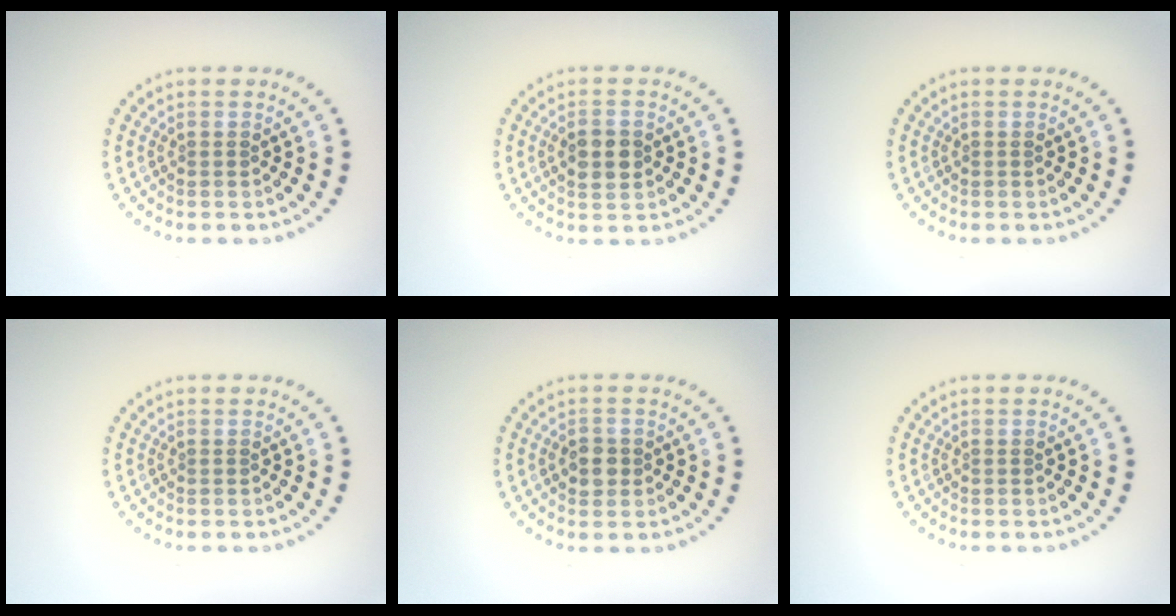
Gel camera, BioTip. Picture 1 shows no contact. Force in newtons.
{"total": 3.0, "press": 3.0, "slide": 0.0}
{"total": 0.0}
{"total": 0.0}
{"total": 1.9, "press": 1.8, "slide": 0.5}
{"total": 0.0}